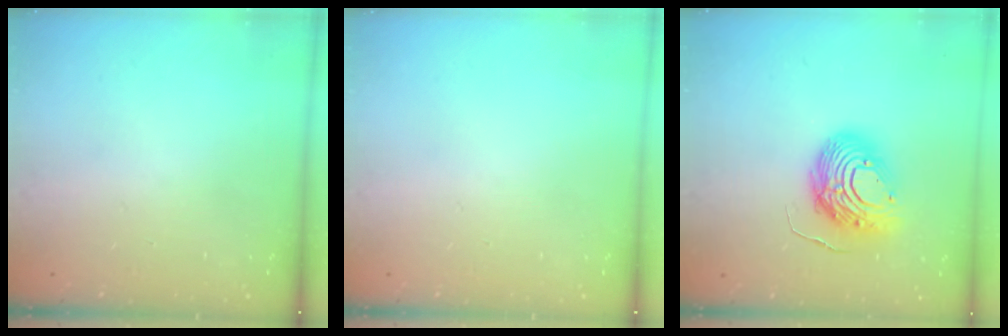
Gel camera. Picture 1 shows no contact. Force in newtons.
{"total": 0.0}
{"total": 12.5, "press": 12.4, "slide": 0.9}